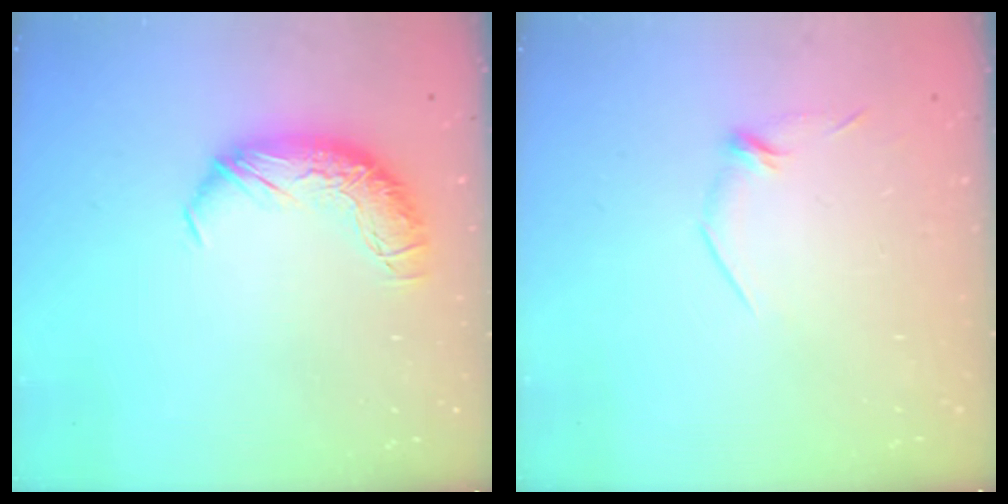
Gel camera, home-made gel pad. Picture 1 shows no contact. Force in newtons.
{"total": 7.0, "press": 6.9, "slide": 0.9}